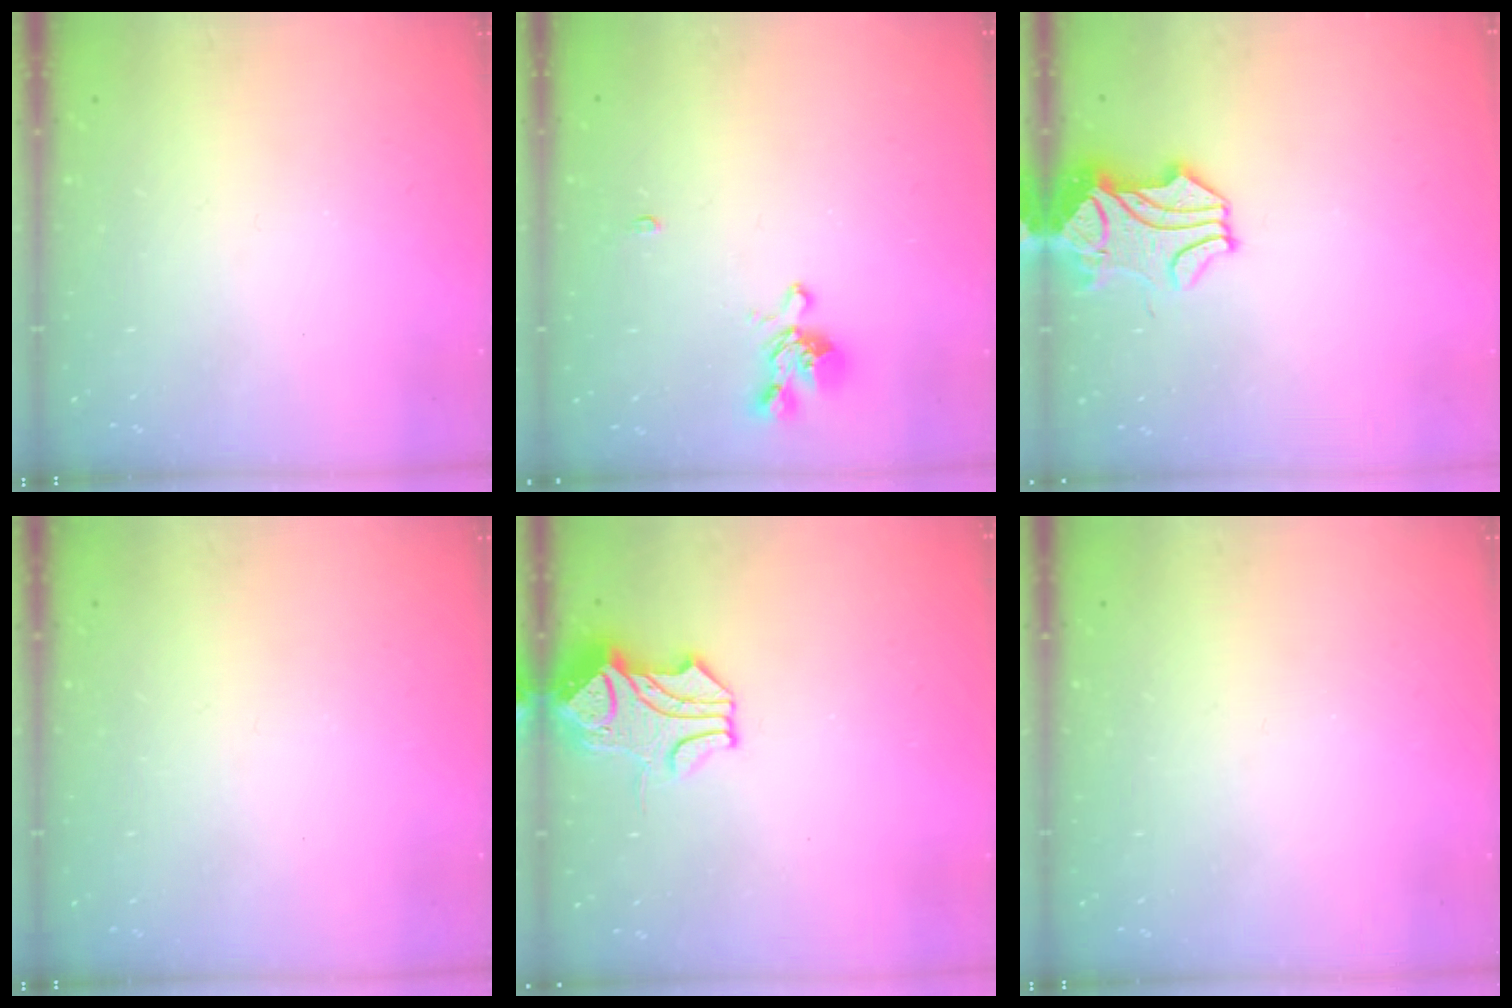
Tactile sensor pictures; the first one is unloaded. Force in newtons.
{"total": 1.2, "press": 0.8, "slide": 1.0}
{"total": 1.8, "press": 1.2, "slide": 1.4}
{"total": 0.0}
{"total": 1.5, "press": 0.8, "slide": 1.3}
{"total": 0.0}